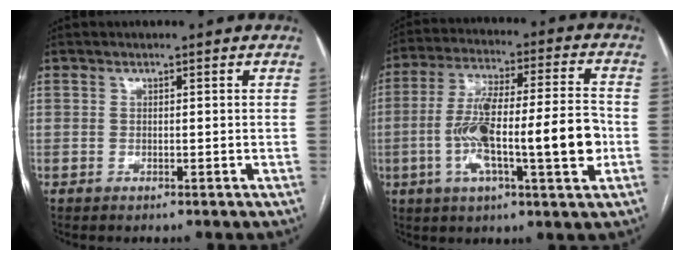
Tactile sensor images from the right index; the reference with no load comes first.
{"total": 17.2, "force": [-3.4, 2.4, 16.7], "torque": [-0.293, 0.015, -0.054]}